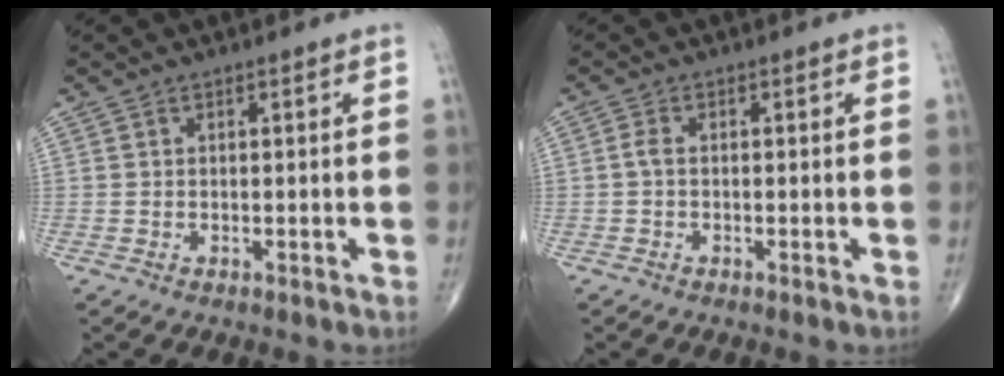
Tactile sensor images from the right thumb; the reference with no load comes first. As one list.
[{"total": 1.5, "force": [-0.1, 0.9, 1.2], "torque": [-0.023, 0.002, -0.006]}]